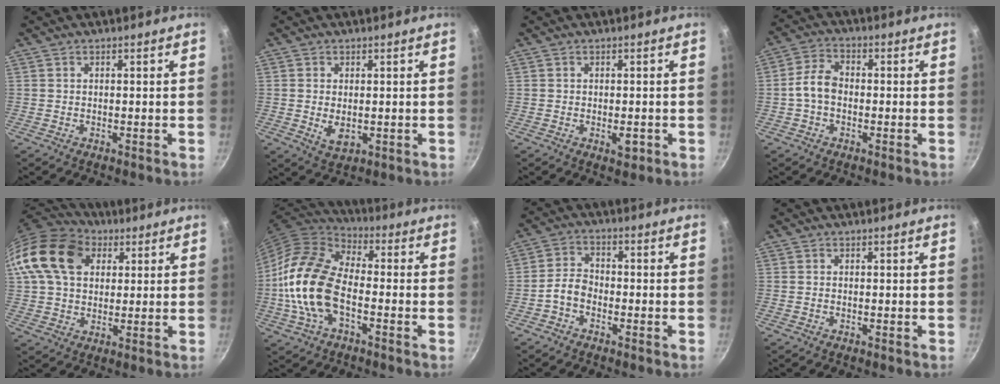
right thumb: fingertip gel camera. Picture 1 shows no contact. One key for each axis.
{"total": 4.2, "fx": -0.2, "fy": 2.6, "fz": 3.3, "tx": -0.058, "ty": -0.010, "tz": 0.003}
{"total": 2.4, "fx": -0.7, "fy": 1.3, "fz": 1.8, "tx": -0.021, "ty": 0.003, "tz": -0.008}
{"total": 5.2, "fx": -1.0, "fy": 3.6, "fz": 3.6, "tx": -0.063, "ty": 0.025, "tz": -0.028}
{"total": 18.0, "fx": 5.6, "fy": 13.1, "fz": 11.0, "tx": -0.201, "ty": 0.016, "tz": 0.091}
{"total": 17.6, "fx": -3.3, "fy": 9.8, "fz": 14.2, "tx": -0.260, "ty": 0.032, "tz": -0.080}
{"total": 4.0, "fx": -2.0, "fy": 2.5, "fz": 2.5, "tx": -0.047, "ty": 0.029, "tz": -0.048}
{"total": 0.0}